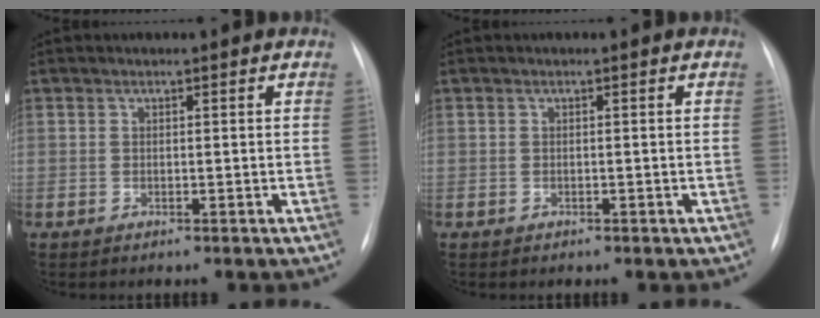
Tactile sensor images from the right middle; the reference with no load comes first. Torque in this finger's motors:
{"motor_torque": [-0.35, -0.15, -0.01, -0.01]}